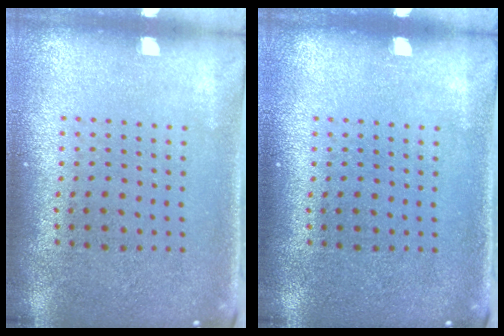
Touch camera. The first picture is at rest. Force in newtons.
{"total": 0.0}